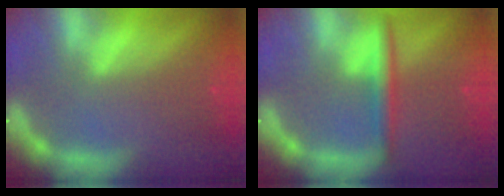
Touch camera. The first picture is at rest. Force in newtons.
{"total": 3.0}